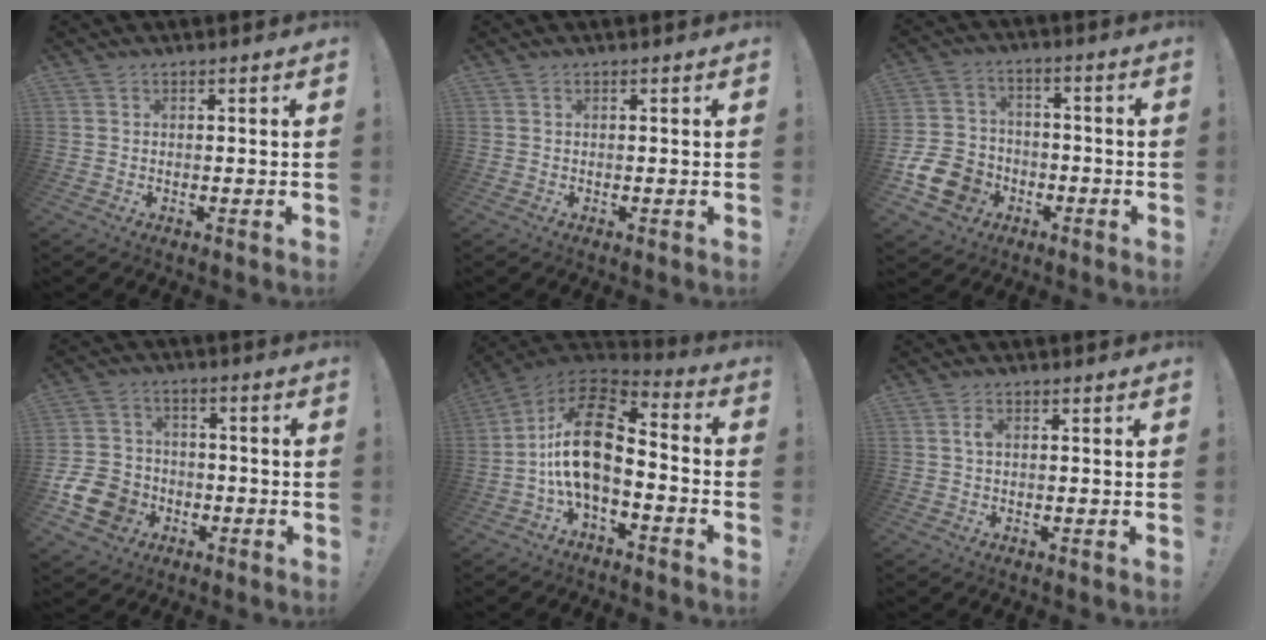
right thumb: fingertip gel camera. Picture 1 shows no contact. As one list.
[{"total": 0.0}, {"total": 13.9, "force": [-5.9, 11.2, 5.9], "torque": [-0.118, 0.040, -0.102]}, {"total": 12.8, "force": [-5.2, 10.4, 5.3], "torque": [-0.112, 0.034, -0.093]}, {"total": 16.4, "force": [-1.1, 8.6, 14.0], "torque": [-0.270, 0.013, -0.019]}, {"total": 1.7, "force": [0.2, 0.9, 1.4], "torque": [-0.029, 0.006, 0.002]}]